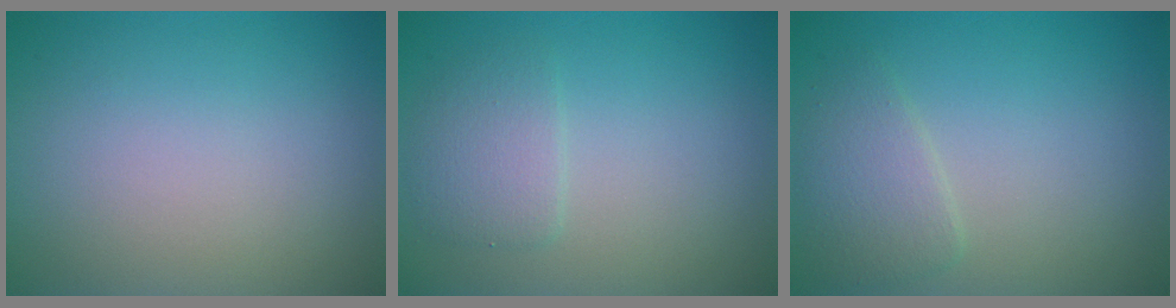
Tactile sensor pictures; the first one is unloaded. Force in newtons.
{"total": 2.3, "press": 2.3, "slide": 0.3}
{"total": 2.4, "press": 2.4, "slide": 0.0}